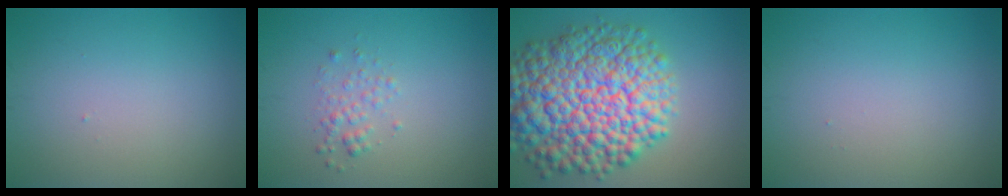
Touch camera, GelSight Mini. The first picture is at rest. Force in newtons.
{"total": 1.4, "press": 1.4, "slide": 0.1}
{"total": 14.4, "press": 14.3, "slide": 0.5}
{"total": 0.0}